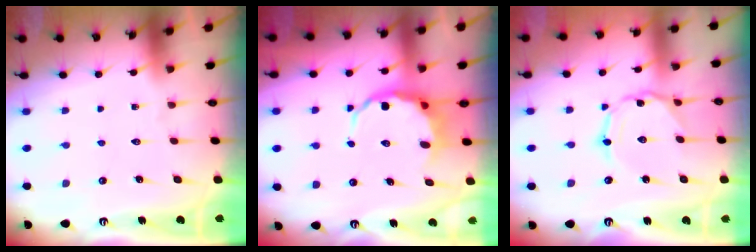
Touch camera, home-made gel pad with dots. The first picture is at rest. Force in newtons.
{"total": 5.4, "press": 5.1, "slide": 1.8}
{"total": 1.2, "press": 1.2, "slide": 0.3}